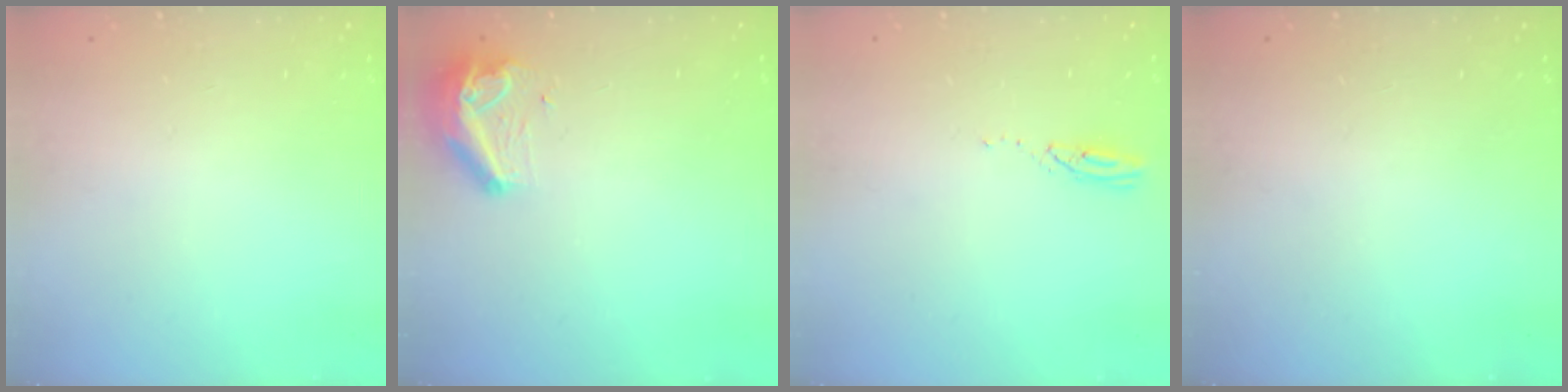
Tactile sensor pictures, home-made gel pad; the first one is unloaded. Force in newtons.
{"total": 9.3, "press": 9.2, "slide": 1.6}
{"total": 3.0, "press": 3.0, "slide": 0.2}
{"total": 0.0}